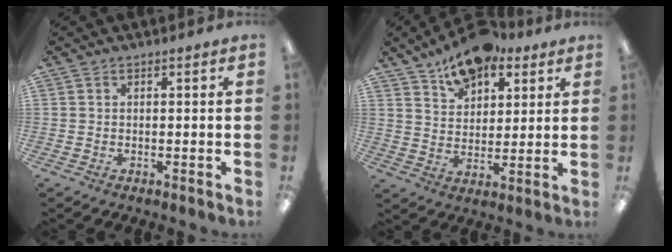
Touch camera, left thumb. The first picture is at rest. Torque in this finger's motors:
{"motor_torque": [-0.01, 0.59, 0.30, -0.17, 0.04]}